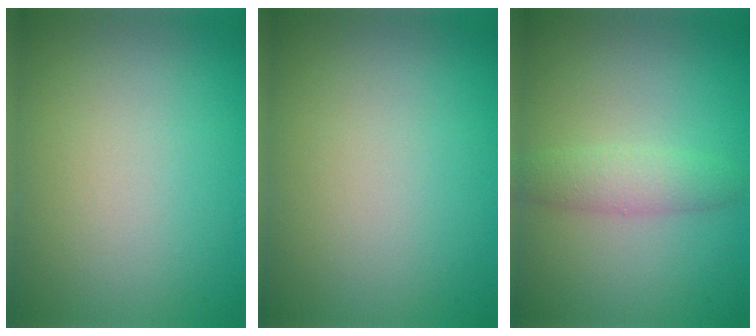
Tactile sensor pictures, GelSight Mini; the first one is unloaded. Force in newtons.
{"total": 0.0}
{"total": 2.5, "press": 2.5, "slide": 0.1}